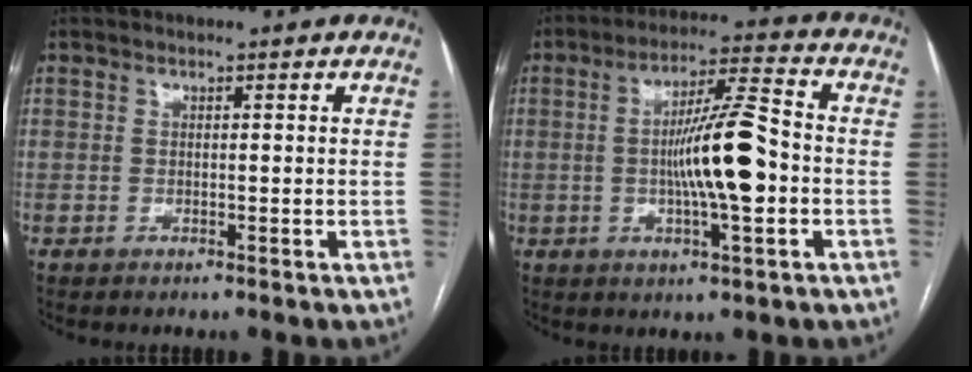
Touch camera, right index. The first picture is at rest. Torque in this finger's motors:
{"motor_torque": [0.67, -0.26, 0.35, 0.14]}